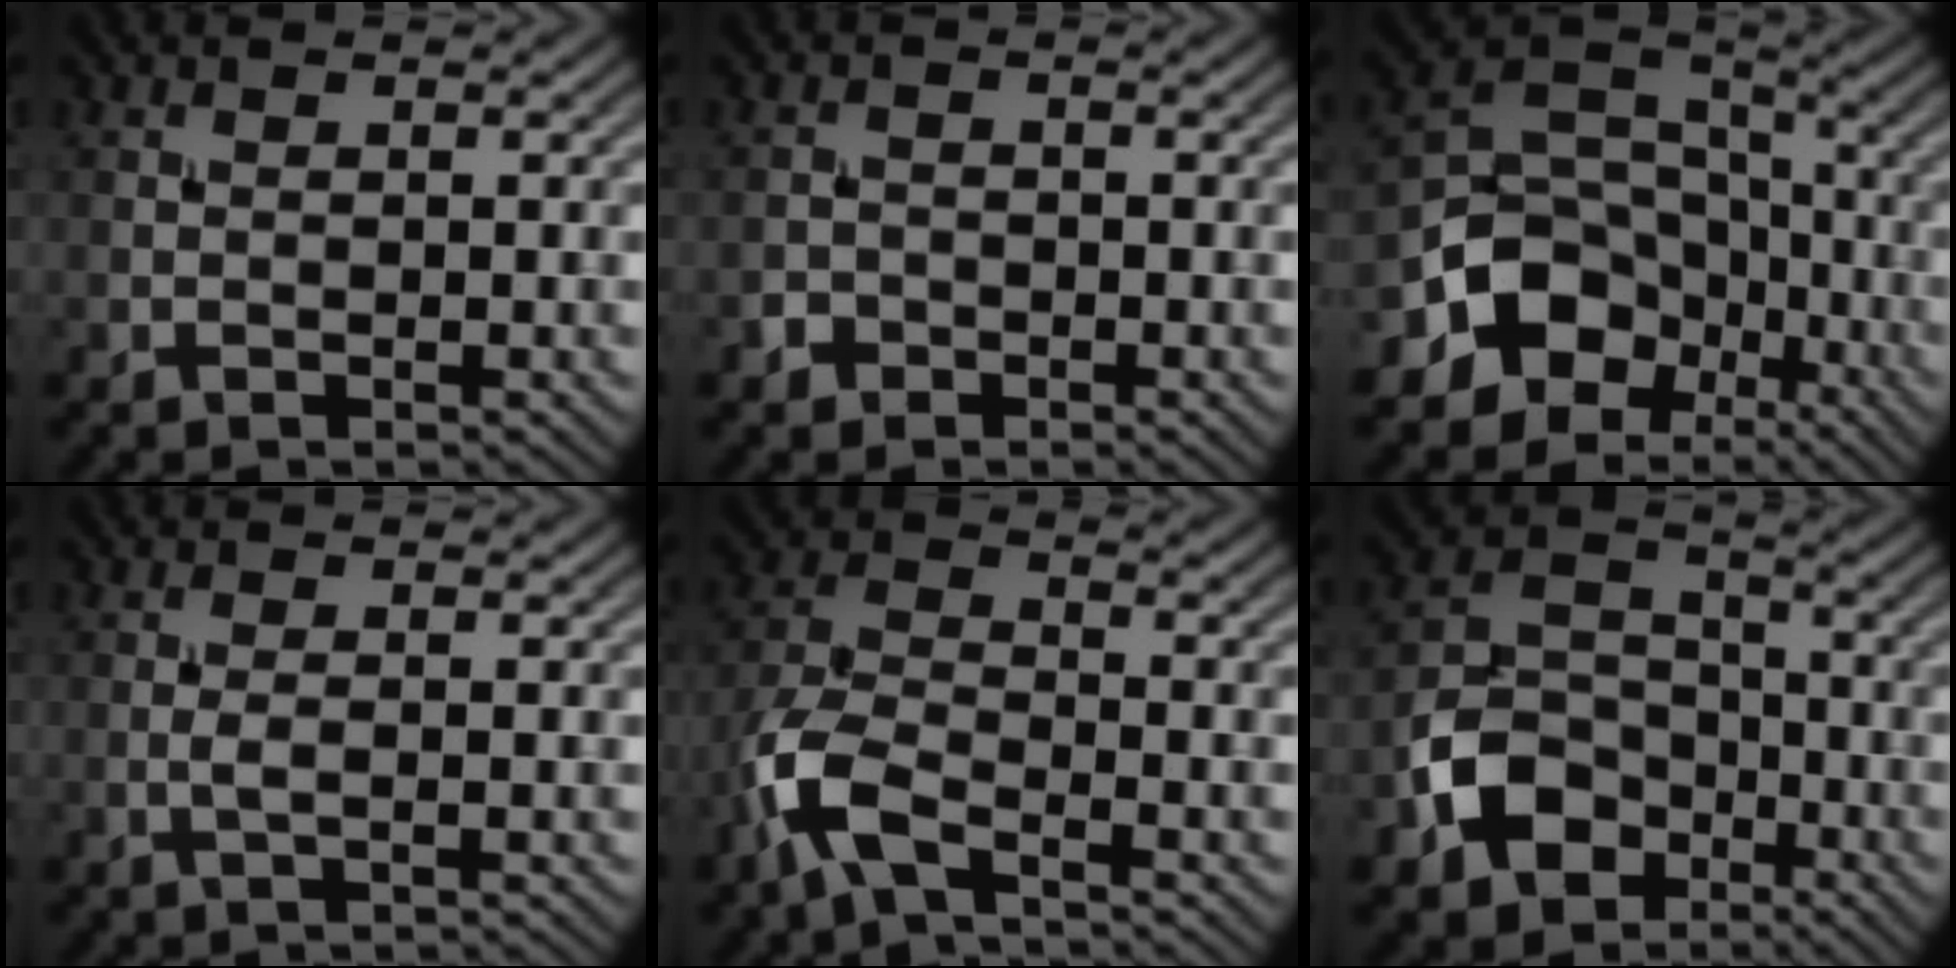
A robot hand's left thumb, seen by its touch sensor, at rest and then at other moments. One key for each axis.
{"total": 1.6, "fx": -1.1, "fy": 1.1, "fz": 0.3, "tx": 0.000, "ty": 0.002, "tz": -0.023}
{"total": 12.8, "fx": -5.8, "fy": 9.4, "fz": 6.4, "tx": -0.141, "ty": -0.025, "tz": -0.110}
{"total": 1.4, "fx": -0.3, "fy": 0.2, "fz": 1.3, "tx": -0.031, "ty": 0.001, "tz": -0.009}
{"total": 7.1, "fx": -4.4, "fy": 2.5, "fz": 5.0, "tx": -0.117, "ty": -0.004, "tz": -0.108}
{"total": 9.1, "fx": -4.8, "fy": 6.4, "fz": 4.3, "tx": -0.094, "ty": -0.005, "tz": -0.111}